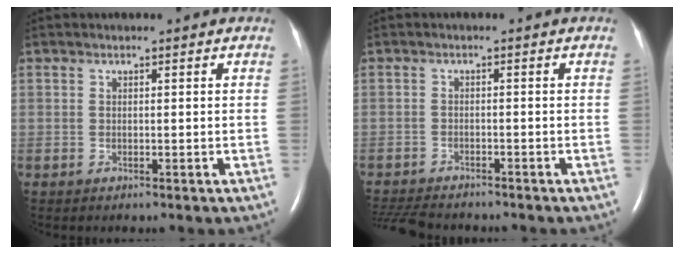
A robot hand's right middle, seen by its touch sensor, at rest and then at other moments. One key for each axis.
{"total": 8.4, "fx": -7.6, "fy": 1.9, "fz": 3.0, "tx": -0.057, "ty": -0.013, "tz": -0.118}